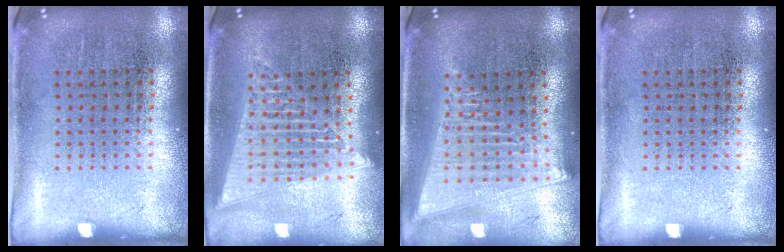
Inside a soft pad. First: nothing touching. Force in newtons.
{"total": 1.9, "press": 1.7, "slide": 1.0}
{"total": 2.1, "press": 1.8, "slide": 1.1}
{"total": 0.0}